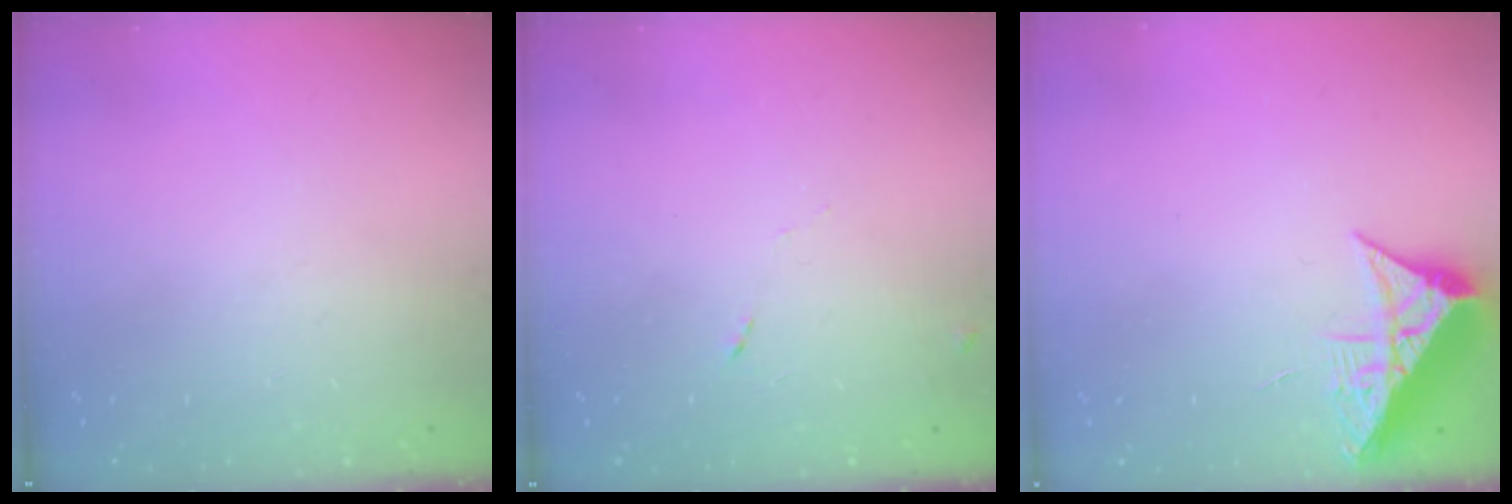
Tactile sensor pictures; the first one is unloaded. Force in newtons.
{"total": 4.7, "press": 4.7, "slide": 0.6}
{"total": 8.4, "press": 8.4, "slide": 0.5}